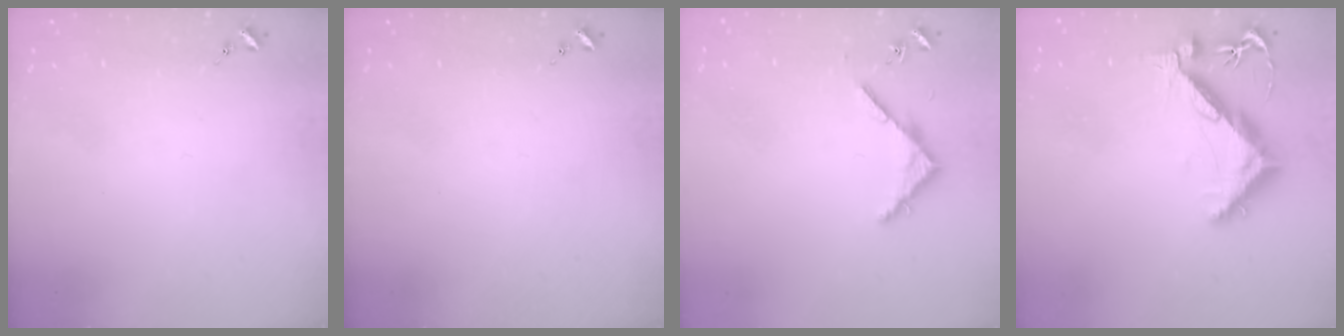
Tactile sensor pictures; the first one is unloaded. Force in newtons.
{"total": 0.0}
{"total": 3.7, "press": 3.7, "slide": 0.3}
{"total": 11.0, "press": 10.9, "slide": 1.1}